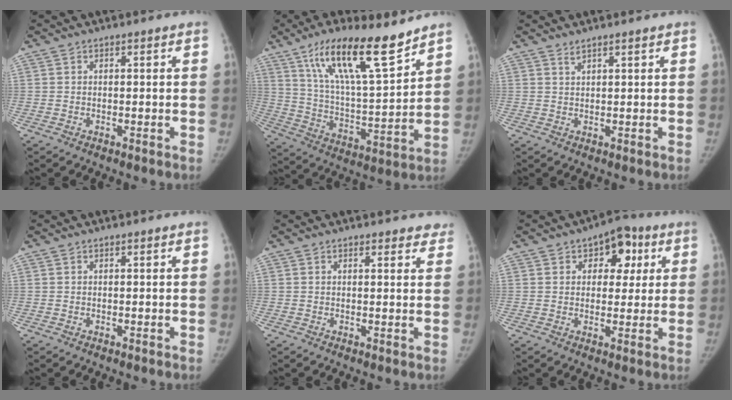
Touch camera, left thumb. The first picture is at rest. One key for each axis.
{"total": 19.3, "fx": 13.0, "fy": 4.5, "fz": 13.6, "tx": -0.208, "ty": -0.065, "tz": 0.232}
{"total": 1.6, "fx": 1.4, "fy": 0.1, "fz": 0.8, "tx": -0.013, "ty": -0.006, "tz": 0.028}
{"total": 0.0}
{"total": 3.6, "fx": 3.1, "fy": 1.4, "fz": 0.9, "tx": 0.022, "ty": -0.011, "tz": 0.023}
{"total": 7.9, "fx": 3.0, "fy": 5.2, "fz": 5.2, "tx": -0.023, "ty": -0.003, "tz": 0.033}